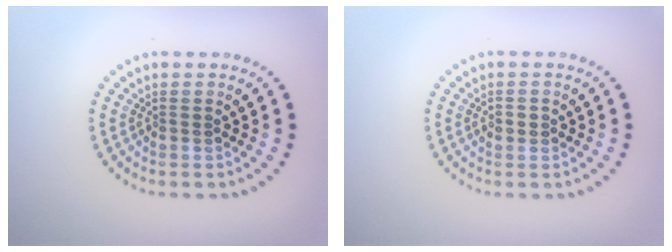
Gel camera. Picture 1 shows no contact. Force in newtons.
{"total": 1.1, "press": 1.0, "slide": 0.2}